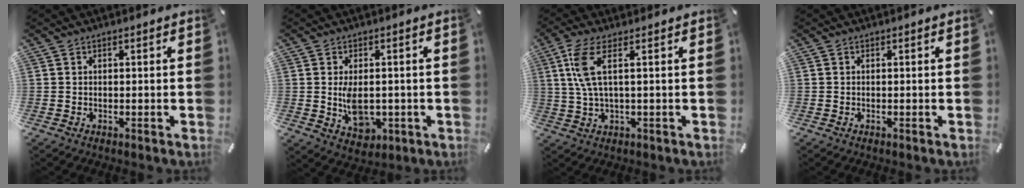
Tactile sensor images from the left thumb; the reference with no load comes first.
{"total": 6.6, "force": [-0.4, 4.7, 4.7], "torque": [-0.082, -0.006, -0.010]}
{"total": 7.2, "force": [1.9, 1.8, 6.7], "torque": [-0.147, -0.006, 0.030]}
{"total": 0.0}